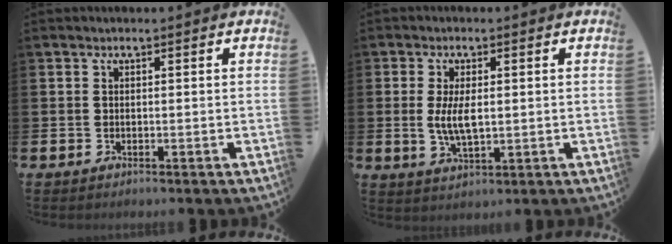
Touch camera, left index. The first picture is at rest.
{"total": 4.6, "force": [0.5, 2.0, 4.1], "torque": [-0.074, 0.004, 0.006]}